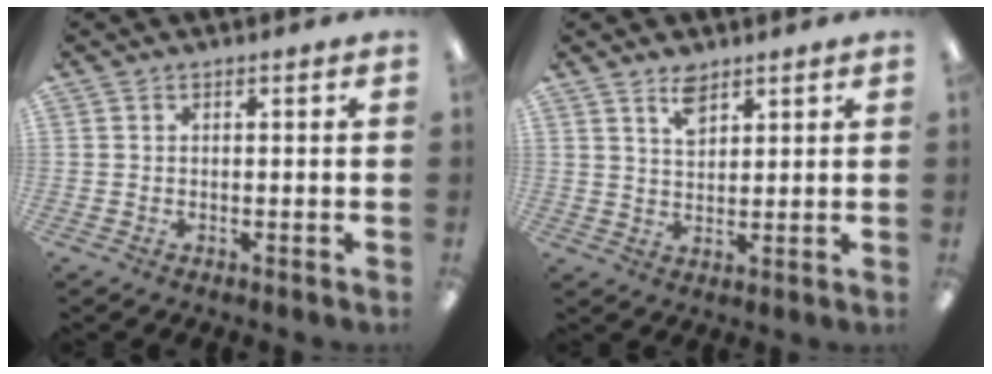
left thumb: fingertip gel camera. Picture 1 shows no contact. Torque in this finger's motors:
{"motor_torque": [-0.03, -0.05, -0.17, -0.14, -0.05]}